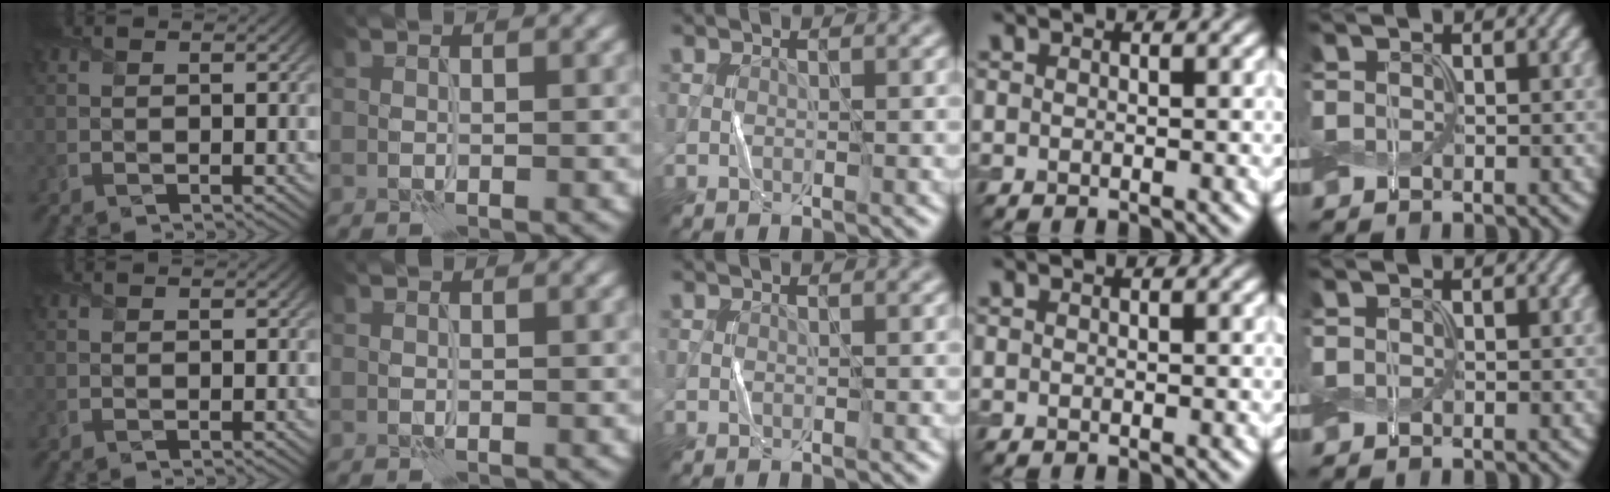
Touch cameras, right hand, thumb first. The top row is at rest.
{}